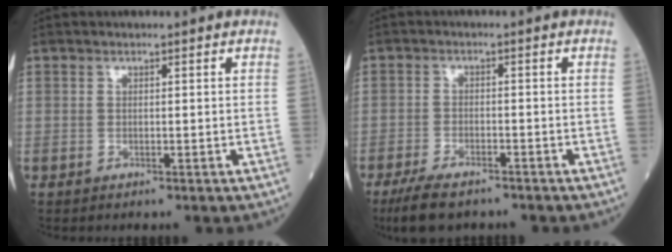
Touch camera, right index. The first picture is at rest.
{"total": 6.7, "force": [-5.3, 2.0, 3.6], "torque": [-0.068, -0.012, -0.092]}